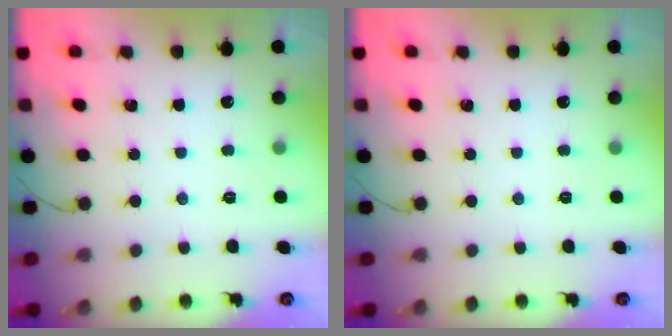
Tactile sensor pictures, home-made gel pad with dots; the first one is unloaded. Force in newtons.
{"total": 0.0}